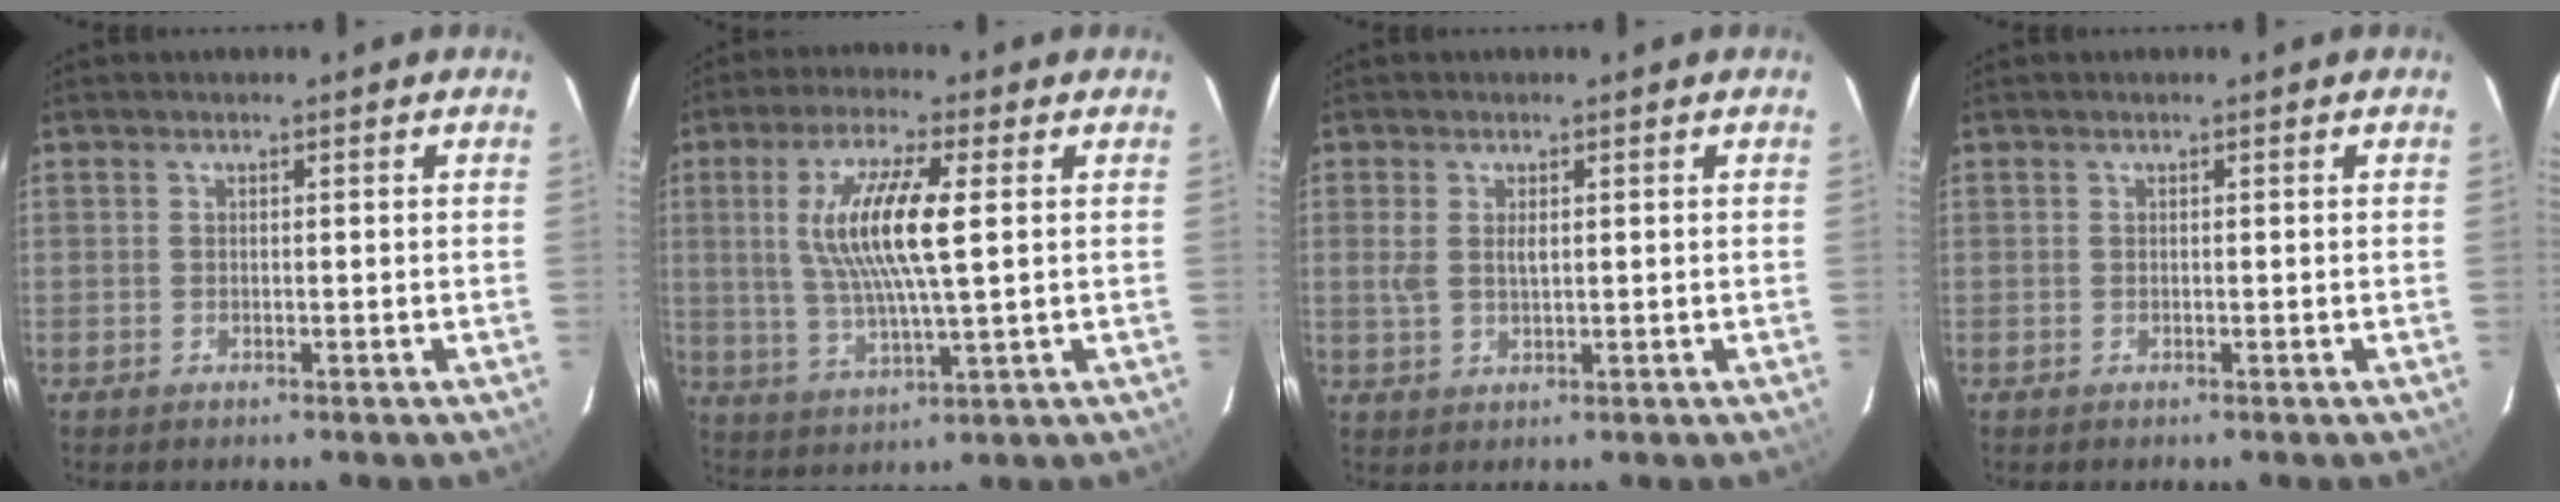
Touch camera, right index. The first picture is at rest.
{"total": 12.4, "force": [2.2, 2.0, 12.0], "torque": [-0.238, 0.000, 0.045]}
{"total": 3.2, "force": [0.7, 1.6, 2.7], "torque": [-0.054, 0.000, 0.014]}
{"total": 0.0}